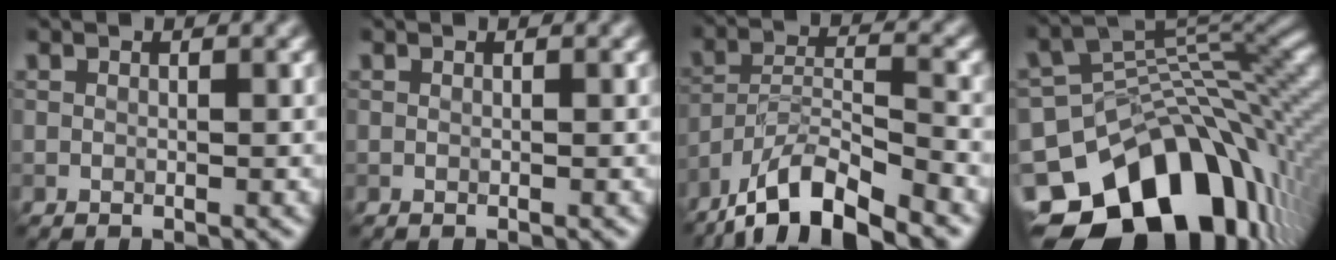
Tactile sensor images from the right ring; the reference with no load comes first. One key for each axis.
{"total": 0.0}
{"total": 8.8, "fx": -7.1, "fy": 2.2, "fz": 4.8, "tx": -0.079, "ty": 0.002, "tz": -0.133}
{"total": 15.8, "fx": -7.3, "fy": 10.4, "fz": 9.3, "tx": -0.161, "ty": -0.008, "tz": -0.118}